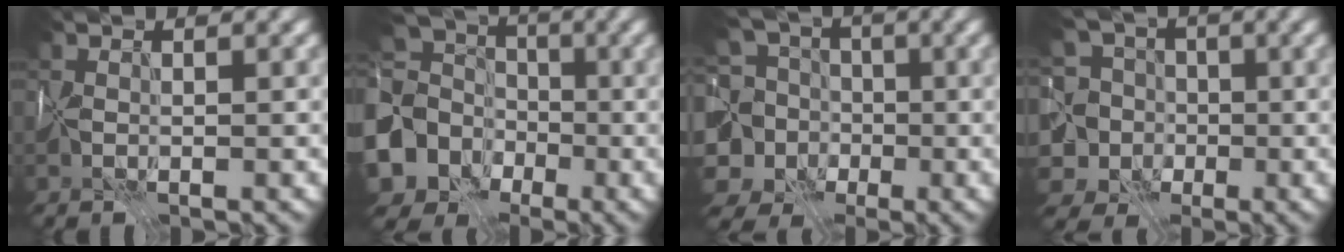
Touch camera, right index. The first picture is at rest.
{"total": 15.2, "force": [-4.7, 12.7, 6.8], "torque": [-0.180, -0.020, -0.103]}
{"total": 12.1, "force": [-2.6, 10.7, 5.0], "torque": [-0.128, 0.010, -0.075]}
{"total": 11.6, "force": [-3.2, 10.6, 3.5], "torque": [-0.095, 0.013, -0.086]}